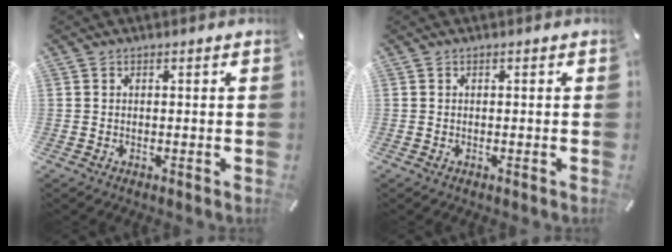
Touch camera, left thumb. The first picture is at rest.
{"total": 0.0}